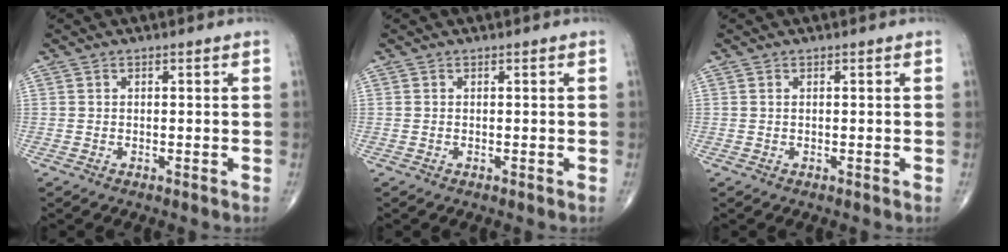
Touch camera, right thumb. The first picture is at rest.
{"total": 0.0}
{"total": 0.0}